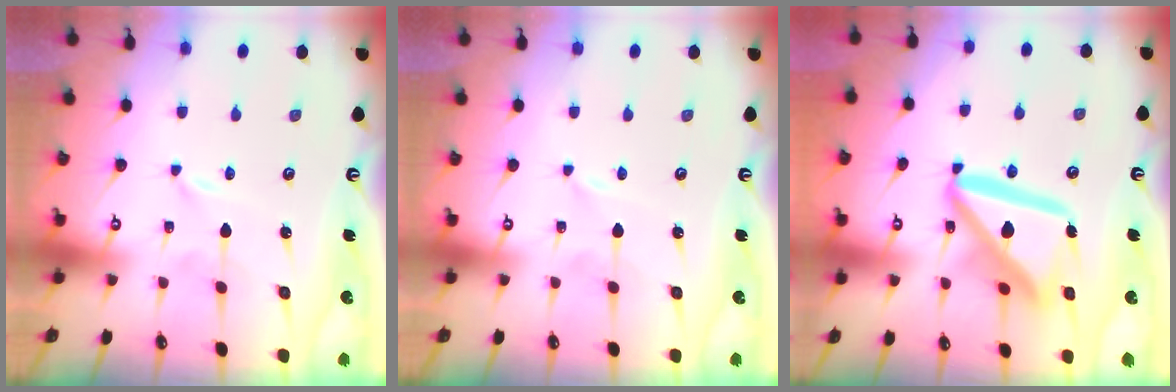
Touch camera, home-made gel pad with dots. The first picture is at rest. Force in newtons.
{"total": 0.0}
{"total": 16.9, "press": 16.8, "slide": 2.0}